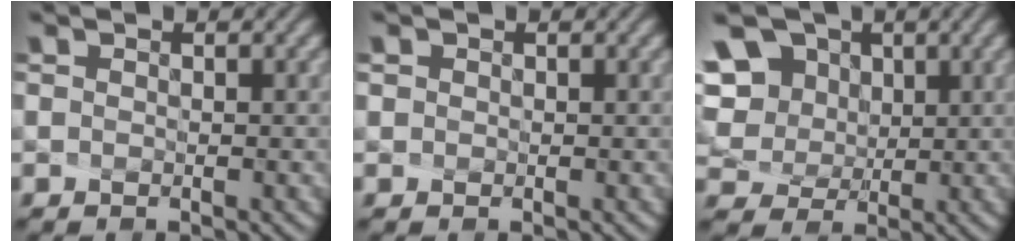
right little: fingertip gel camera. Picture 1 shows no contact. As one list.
[{"total": 1.2, "force": [0.6, 1.0, 0.3], "torque": [0.004, 0.008, 0.004]}, {"total": 8.5, "force": [3.9, 6.4, 4.2], "torque": [-0.097, 0.014, 0.075]}]